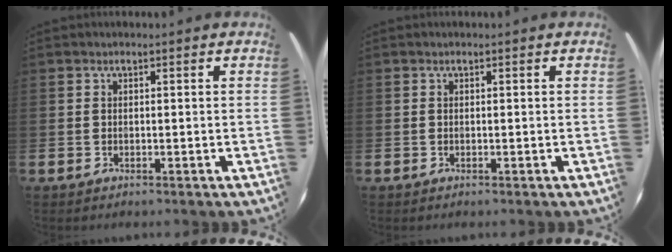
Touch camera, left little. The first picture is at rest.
{"total": 0.0}